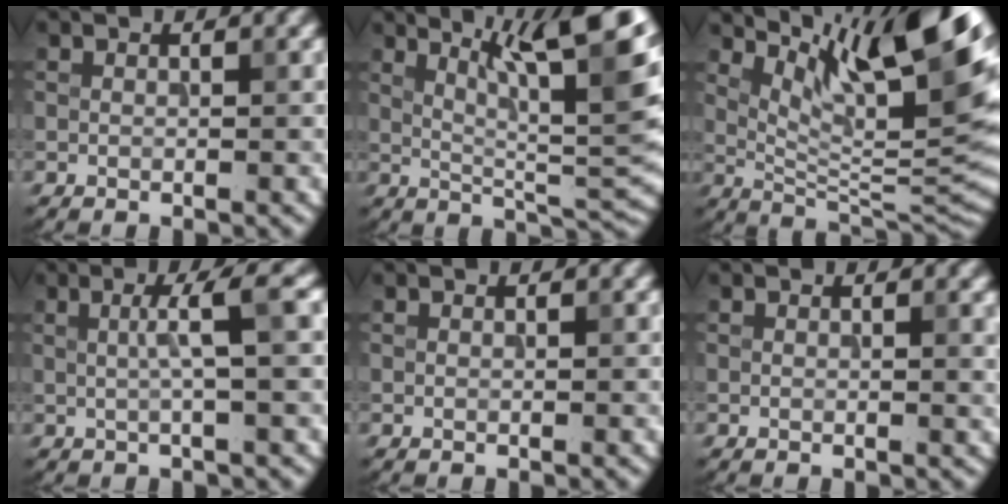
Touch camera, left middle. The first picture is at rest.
{"total": 11.5, "force": [6.0, 2.4, 9.5], "torque": [-0.116, 0.010, 0.095]}
{"total": 12.9, "force": [6.7, 3.3, 10.5], "torque": [-0.160, 0.006, 0.121]}
{"total": 3.4, "force": [0.4, 0.3, 3.3], "torque": [-0.052, 0.007, 0.004]}
{"total": 0.0}
{"total": 0.9, "force": [0.3, 0.2, 0.9], "torque": [-0.010, -0.003, 0.004]}